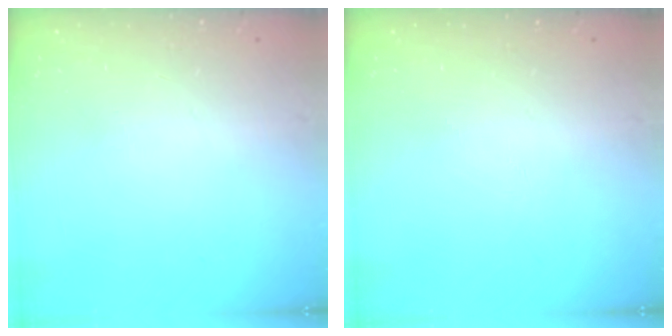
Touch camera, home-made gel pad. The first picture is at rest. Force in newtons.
{"total": 0.0}